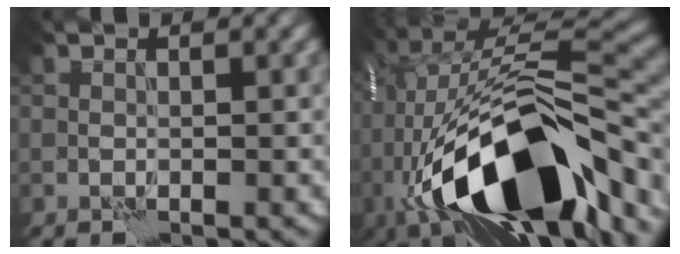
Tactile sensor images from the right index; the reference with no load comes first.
{"total": 17.1, "force": [-4.8, 7.0, 14.9], "torque": [-0.263, -0.004, -0.069]}